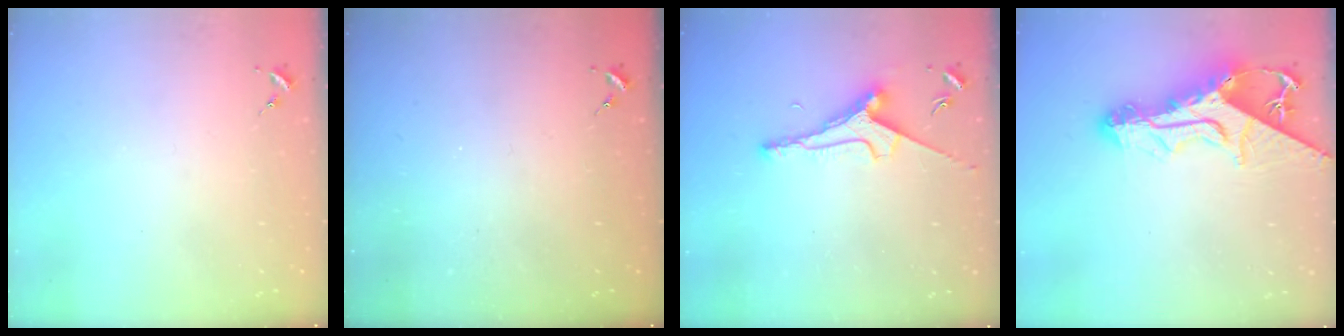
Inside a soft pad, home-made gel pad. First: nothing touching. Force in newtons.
{"total": 0.0}
{"total": 7.8, "press": 7.7, "slide": 1.0}
{"total": 17.6, "press": 17.5, "slide": 1.7}